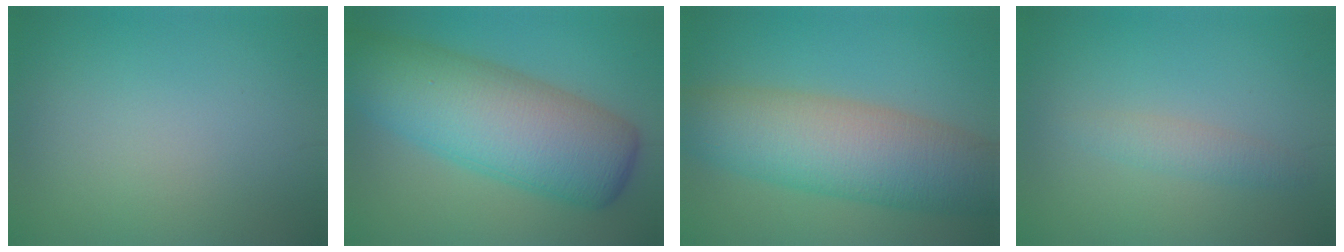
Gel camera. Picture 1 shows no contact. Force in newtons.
{"total": 12.2, "press": 12.2, "slide": 0.2}
{"total": 10.1, "press": 10.1, "slide": 0.5}
{"total": 1.7, "press": 1.7, "slide": 0.1}